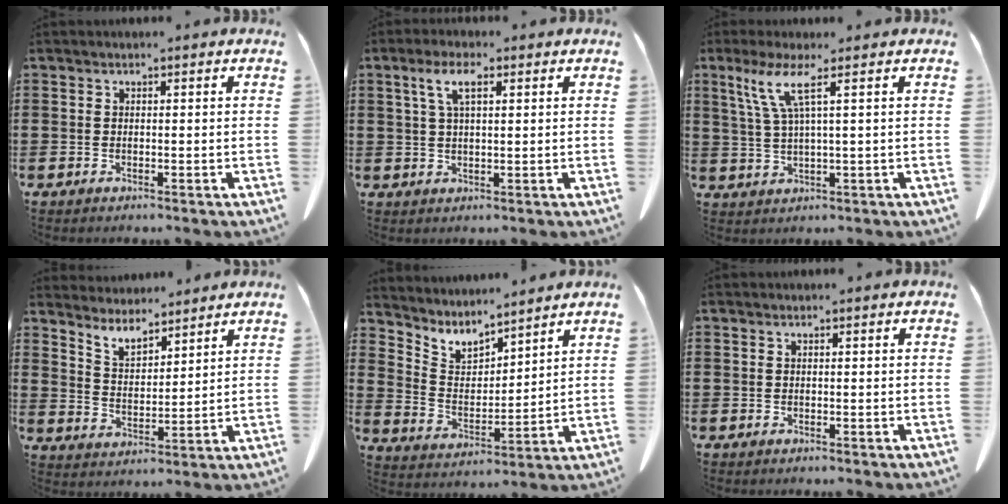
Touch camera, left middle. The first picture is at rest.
{"total": 4.9, "force": [2.1, 1.5, 4.1], "torque": [-0.090, 0.008, 0.035]}
{"total": 6.1, "force": [2.7, 0.0, 5.5], "torque": [-0.131, -0.009, 0.040]}
{"total": 5.3, "force": [5.0, 1.3, 1.2], "torque": [-0.042, -0.026, 0.090]}
{"total": 4.9, "force": [4.6, 1.6, 0.6], "torque": [-0.040, -0.034, 0.079]}
{"total": 0.0}